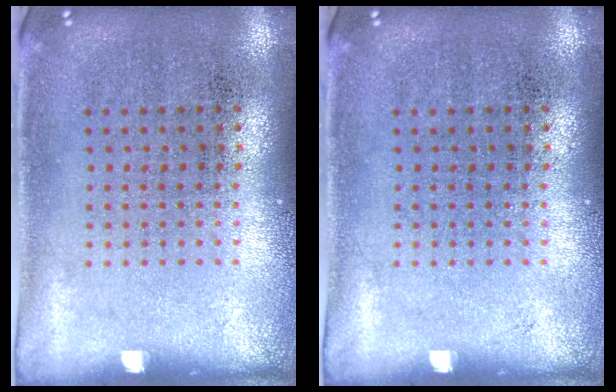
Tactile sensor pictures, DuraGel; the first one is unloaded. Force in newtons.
{"total": 0.0}